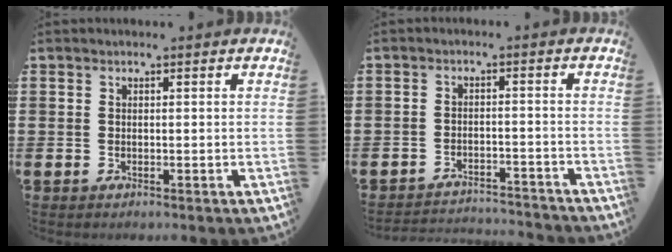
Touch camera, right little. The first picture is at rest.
{"total": 2.7, "force": [-2.7, 0.0, -0.1], "torque": [-0.004, 0.003, -0.058]}